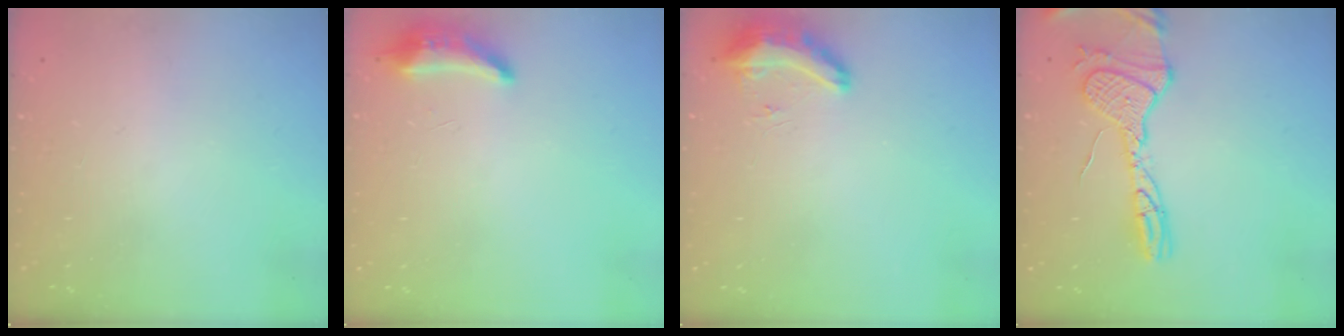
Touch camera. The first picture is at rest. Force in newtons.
{"total": 8.3, "press": 8.1, "slide": 1.8}
{"total": 17.3, "press": 10.6, "slide": 13.6}
{"total": 17.0, "press": 17.0, "slide": 1.6}